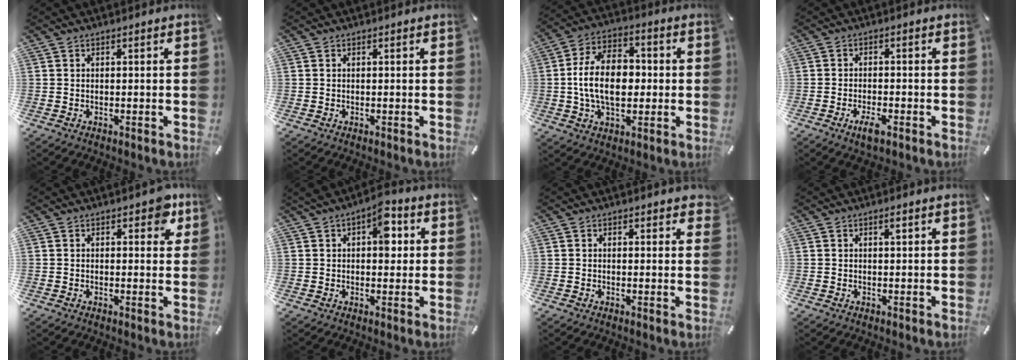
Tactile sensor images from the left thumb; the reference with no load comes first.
{"total": 0.0}
{"total": 14.0, "force": [-0.7, 9.2, 10.5], "torque": [-0.209, 0.009, -0.015]}
{"total": 3.6, "force": [-2.2, 1.3, 2.5], "torque": [-0.052, 0.006, -0.041]}
{"total": 4.4, "force": [2.2, 2.6, 2.8], "torque": [-0.022, -0.005, 0.031]}
{"total": 7.5, "force": [2.0, 4.3, 5.8], "torque": [-0.060, -0.008, 0.024]}
{"total": 1.1, "force": [0.7, 0.7, 0.6], "torque": [0.003, -0.004, 0.008]}
{"total": 1.1, "force": [0.5, 0.3, 1.0], "torque": [-0.019, 0.003, 0.008]}